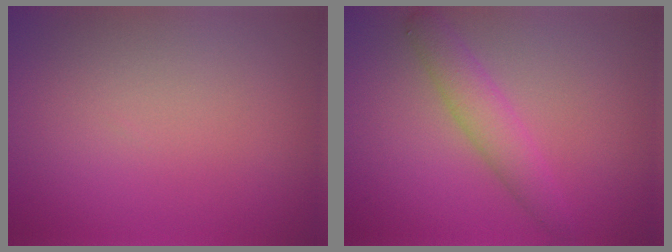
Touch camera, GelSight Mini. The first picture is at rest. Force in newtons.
{"total": 2.8, "press": 2.8, "slide": 0.1}